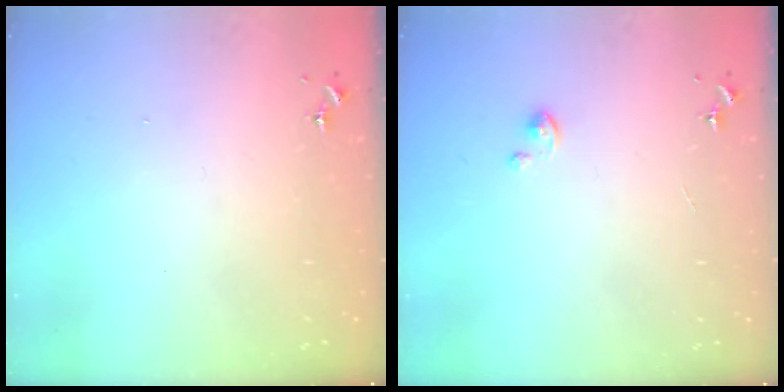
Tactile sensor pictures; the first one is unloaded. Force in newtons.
{"total": 1.1, "press": 1.1, "slide": 0.3}